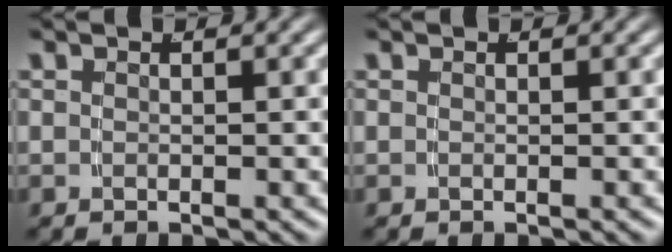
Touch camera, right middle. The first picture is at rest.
{"total": 0.0}